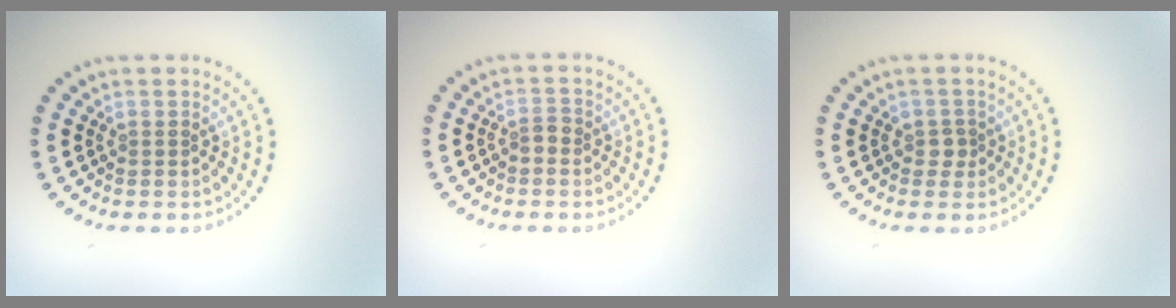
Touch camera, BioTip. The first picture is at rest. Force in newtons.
{"total": 1.1, "press": 1.0, "slide": 0.4}
{"total": 1.3, "press": 1.1, "slide": 0.5}